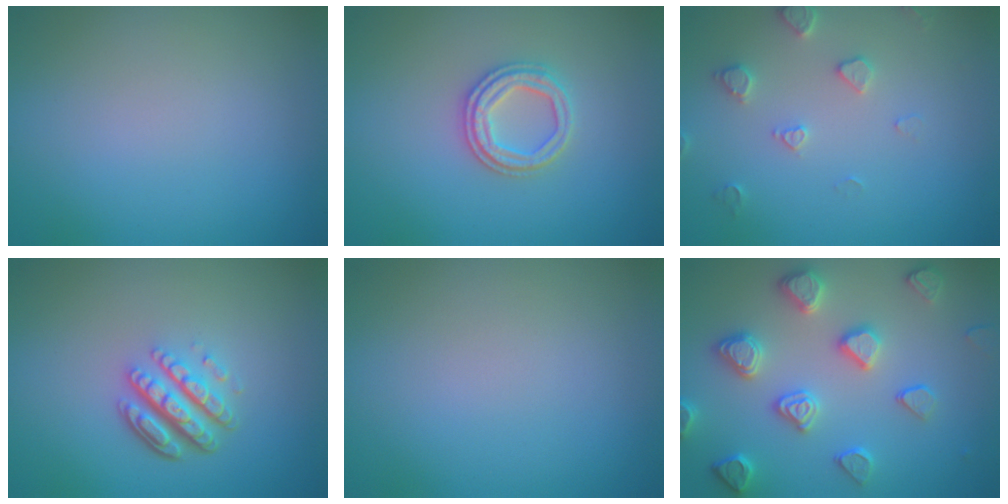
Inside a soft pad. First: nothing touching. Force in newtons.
{"total": 2.8, "press": 2.6, "slide": 1.0}
{"total": 2.2, "press": 2.2, "slide": 0.4}
{"total": 4.9, "press": 3.4, "slide": 3.4}
{"total": 0.0}
{"total": 4.6, "press": 4.2, "slide": 1.9}